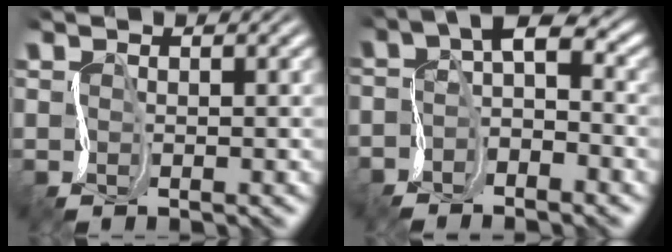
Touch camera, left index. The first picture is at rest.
{"total": 4.1, "force": [-1.3, 1.7, 3.6], "torque": [-0.063, 0.017, -0.035]}